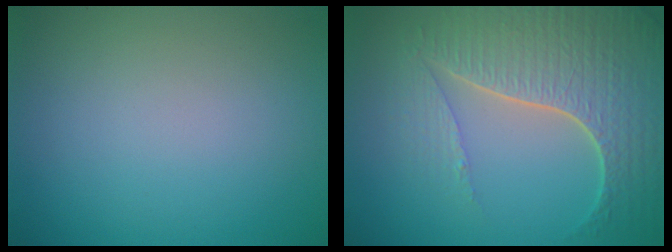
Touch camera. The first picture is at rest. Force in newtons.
{"total": 7.5, "press": 5.6, "slide": 5.0}